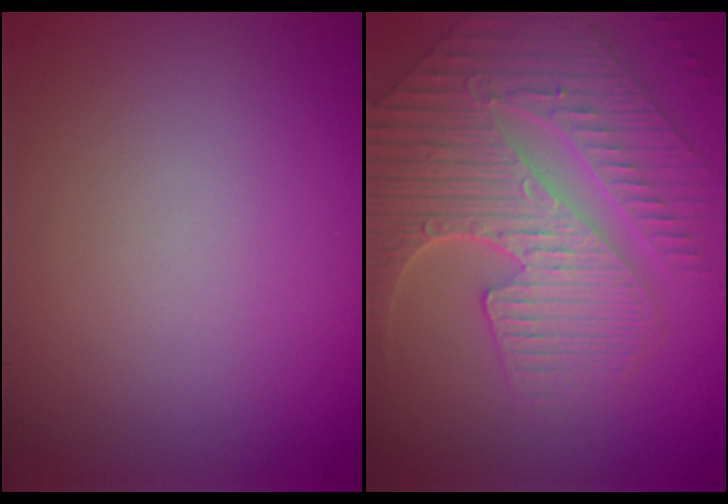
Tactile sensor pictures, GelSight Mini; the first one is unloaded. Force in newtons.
{"total": 9.1, "press": 6.1, "slide": 6.7}